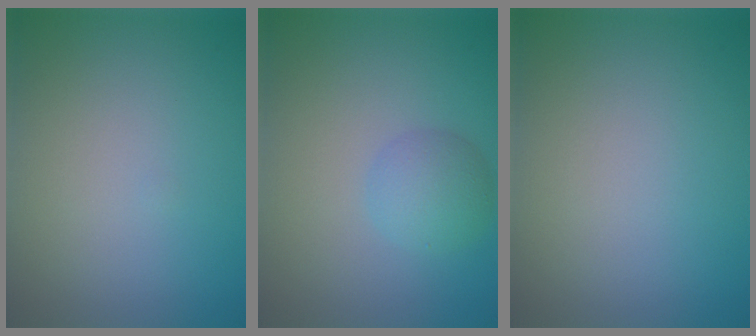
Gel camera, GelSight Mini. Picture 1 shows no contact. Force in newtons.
{"total": 2.8, "press": 2.8, "slide": 0.1}
{"total": 0.0}